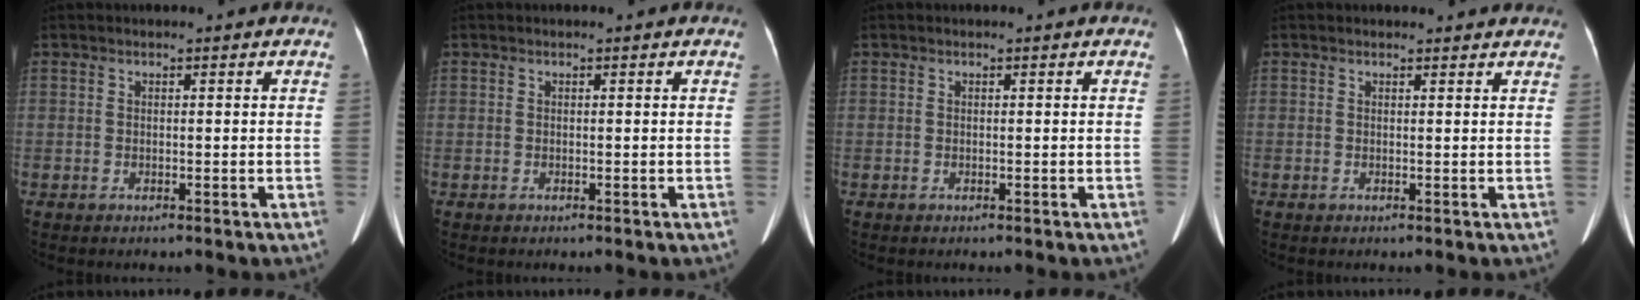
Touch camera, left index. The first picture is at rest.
{"total": 0.0}
{"total": 0.0}
{"total": 2.9, "force": [2.5, 1.4, -0.1], "torque": [0.014, 0.005, 0.020]}